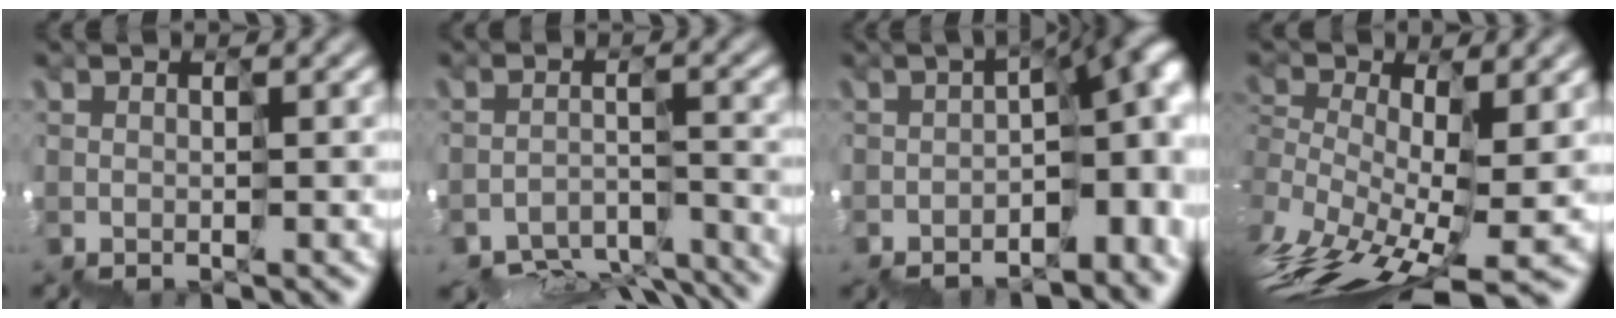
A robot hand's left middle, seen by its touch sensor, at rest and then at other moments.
{"total": 9.5, "force": [-8.9, 2.9, 1.2], "torque": [-0.036, -0.008, -0.101]}
{"total": 10.4, "force": [-2.6, 5.0, 8.8], "torque": [-0.116, -0.006, -0.023]}
{"total": 7.7, "force": [-3.5, 3.0, 6.2], "torque": [-0.157, 0.002, -0.060]}